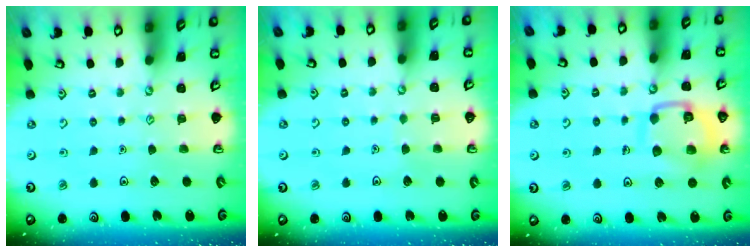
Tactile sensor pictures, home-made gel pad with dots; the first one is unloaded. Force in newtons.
{"total": 1.3, "press": 1.3, "slide": 0.1}
{"total": 11.9, "press": 11.8, "slide": 1.0}